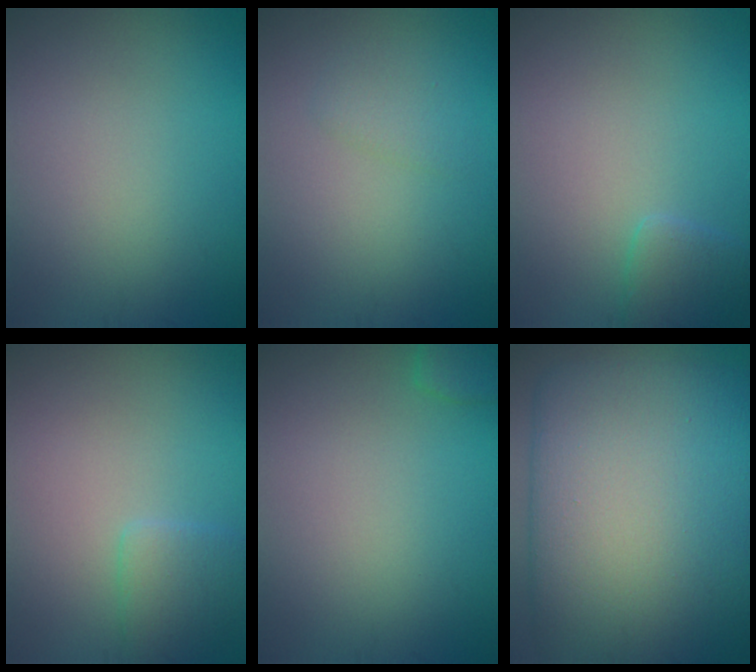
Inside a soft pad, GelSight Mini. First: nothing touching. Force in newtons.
{"total": 1.3, "press": 1.3, "slide": 0.1}
{"total": 1.7, "press": 1.7, "slide": 0.1}
{"total": 1.9, "press": 1.9, "slide": 0.1}
{"total": 1.9, "press": 1.9, "slide": 0.2}
{"total": 20.2, "press": 20.2, "slide": 0.3}